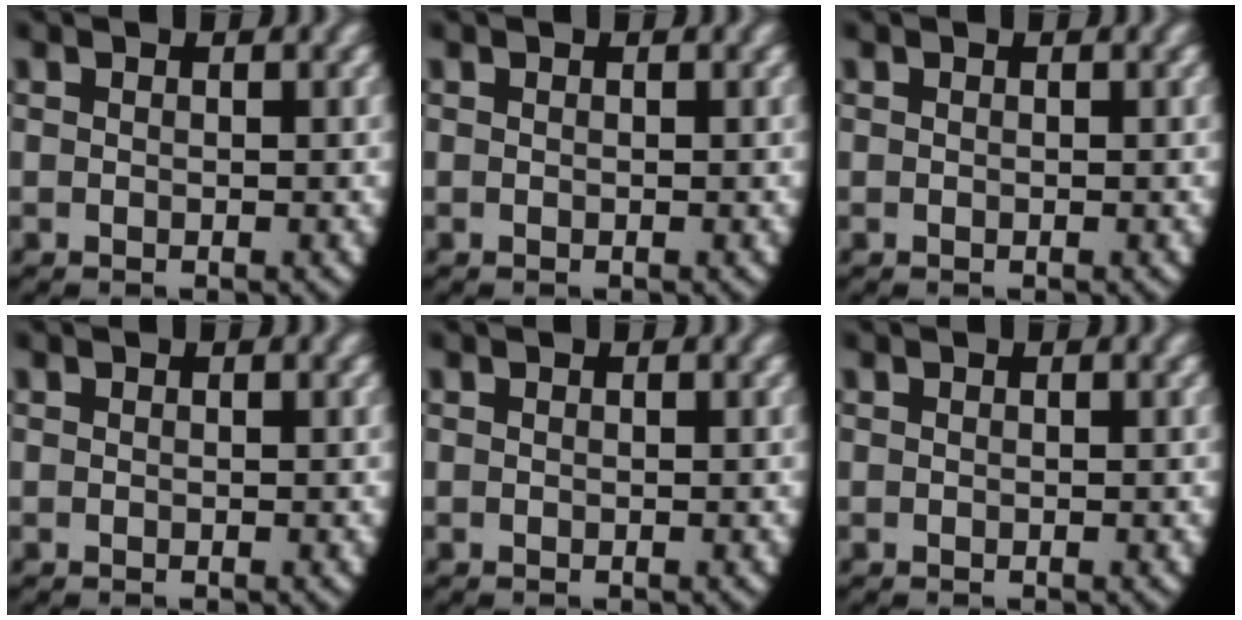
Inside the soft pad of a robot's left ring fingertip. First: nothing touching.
{"total": 0.0}
{"total": 0.0}
{"total": 0.0}
{"total": 0.0}
{"total": 0.0}